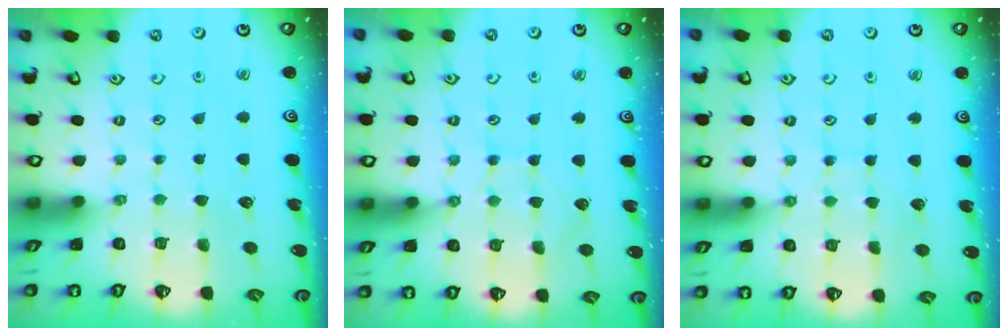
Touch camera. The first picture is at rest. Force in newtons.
{"total": 5.5, "press": 5.5, "slide": 0.7}
{"total": 2.6, "press": 2.6, "slide": 0.3}